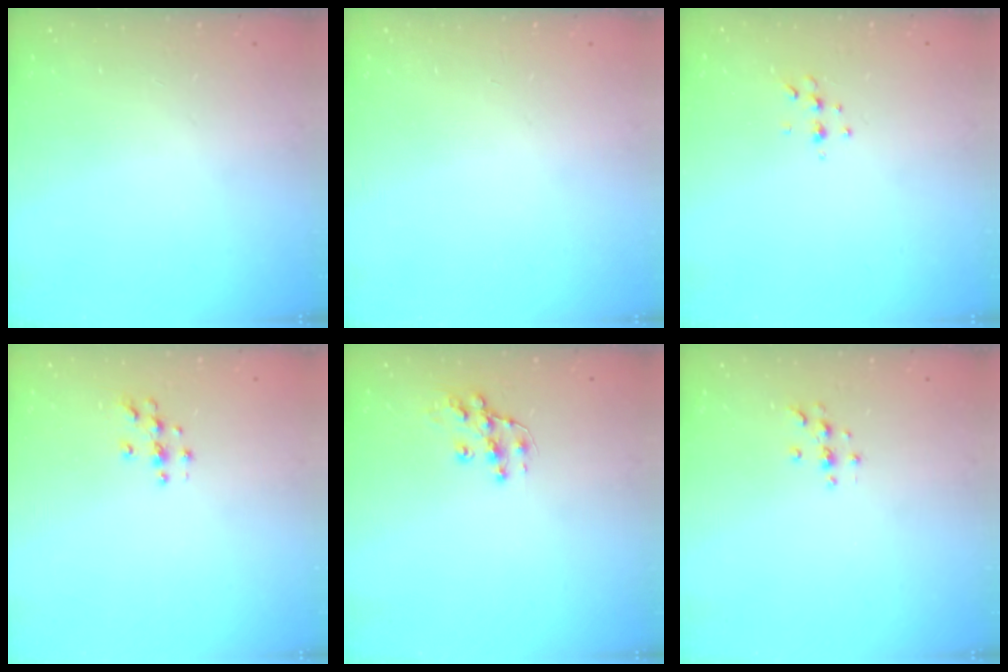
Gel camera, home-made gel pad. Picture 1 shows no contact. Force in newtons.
{"total": 0.0}
{"total": 4.5, "press": 4.4, "slide": 0.8}
{"total": 3.6, "press": 3.6, "slide": 0.4}
{"total": 10.2, "press": 10.2, "slide": 0.8}
{"total": 3.0, "press": 3.0, "slide": 0.4}